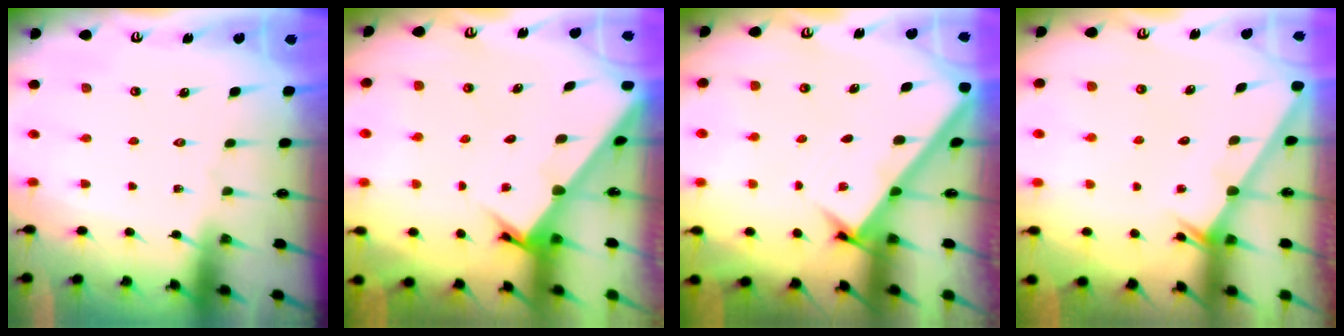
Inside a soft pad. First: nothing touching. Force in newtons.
{"total": 2.5, "press": 2.5, "slide": 0.3}
{"total": 2.5, "press": 2.5, "slide": 0.2}
{"total": 1.4, "press": 1.4, "slide": 0.1}